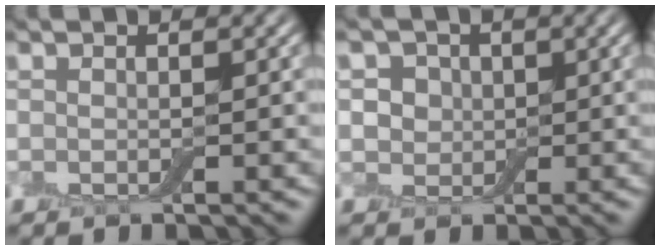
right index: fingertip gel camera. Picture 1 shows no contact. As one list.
[{"total": 3.3, "force": [1.1, 2.9, 1.2], "torque": [-0.013, 0.008, 0.006]}]